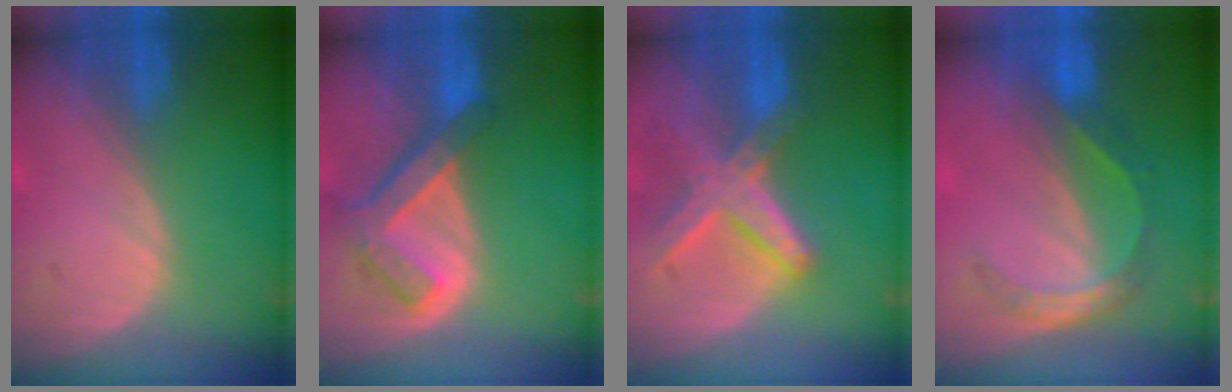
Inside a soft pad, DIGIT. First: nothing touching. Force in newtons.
{"total": 7.4, "press": 6.4, "slide": 3.7}
{"total": 8.2, "press": 7.1, "slide": 4.1}
{"total": 5.7, "press": 4.8, "slide": 3.0}